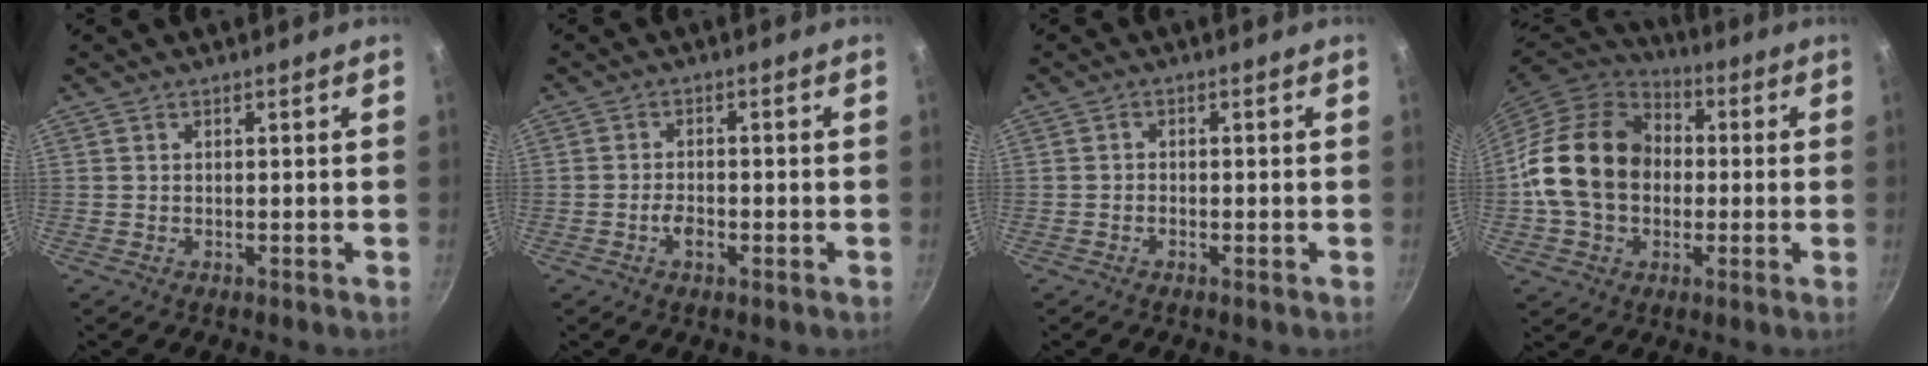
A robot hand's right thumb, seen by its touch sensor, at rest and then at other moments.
{"total": 3.0, "force": [-1.2, 1.6, 2.2], "torque": [-0.038, 0.011, -0.024]}
{"total": 1.0, "force": [-0.6, 0.7, 0.6], "torque": [-0.013, 0.004, -0.015]}
{"total": 19.7, "force": [-0.2, 15.3, 12.4], "torque": [-0.201, 0.036, -0.010]}